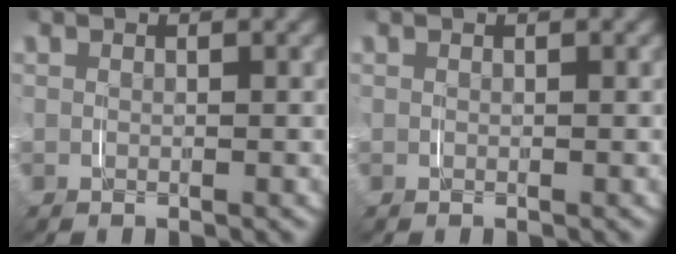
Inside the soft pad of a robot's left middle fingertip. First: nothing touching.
{"total": 0.0}